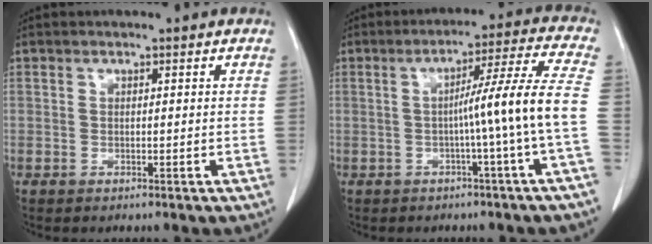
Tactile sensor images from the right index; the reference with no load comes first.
{"total": 10.1, "force": [-1.7, -2.6, 9.6], "torque": [-0.137, 0.015, -0.022]}